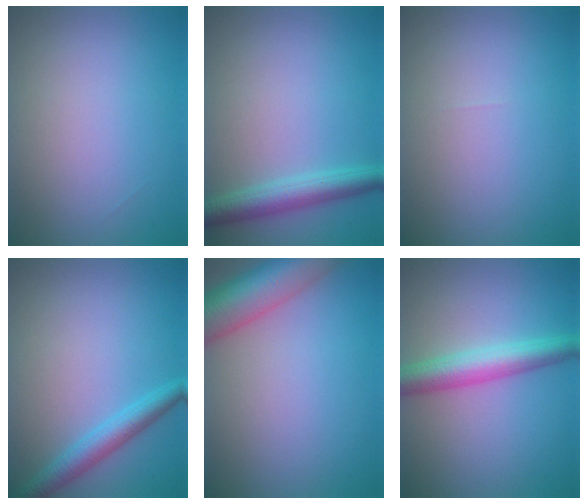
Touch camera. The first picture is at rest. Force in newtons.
{"total": 3.5, "press": 3.5, "slide": 0.1}
{"total": 0.0}
{"total": 2.8, "press": 2.8, "slide": 0.1}
{"total": 8.1, "press": 8.1, "slide": 0.4}
{"total": 4.5, "press": 4.5, "slide": 0.1}